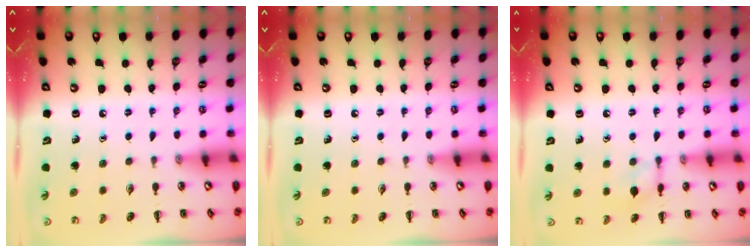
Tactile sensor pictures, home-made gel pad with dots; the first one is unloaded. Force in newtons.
{"total": 0.0}
{"total": 6.5, "press": 6.5, "slide": 0.2}